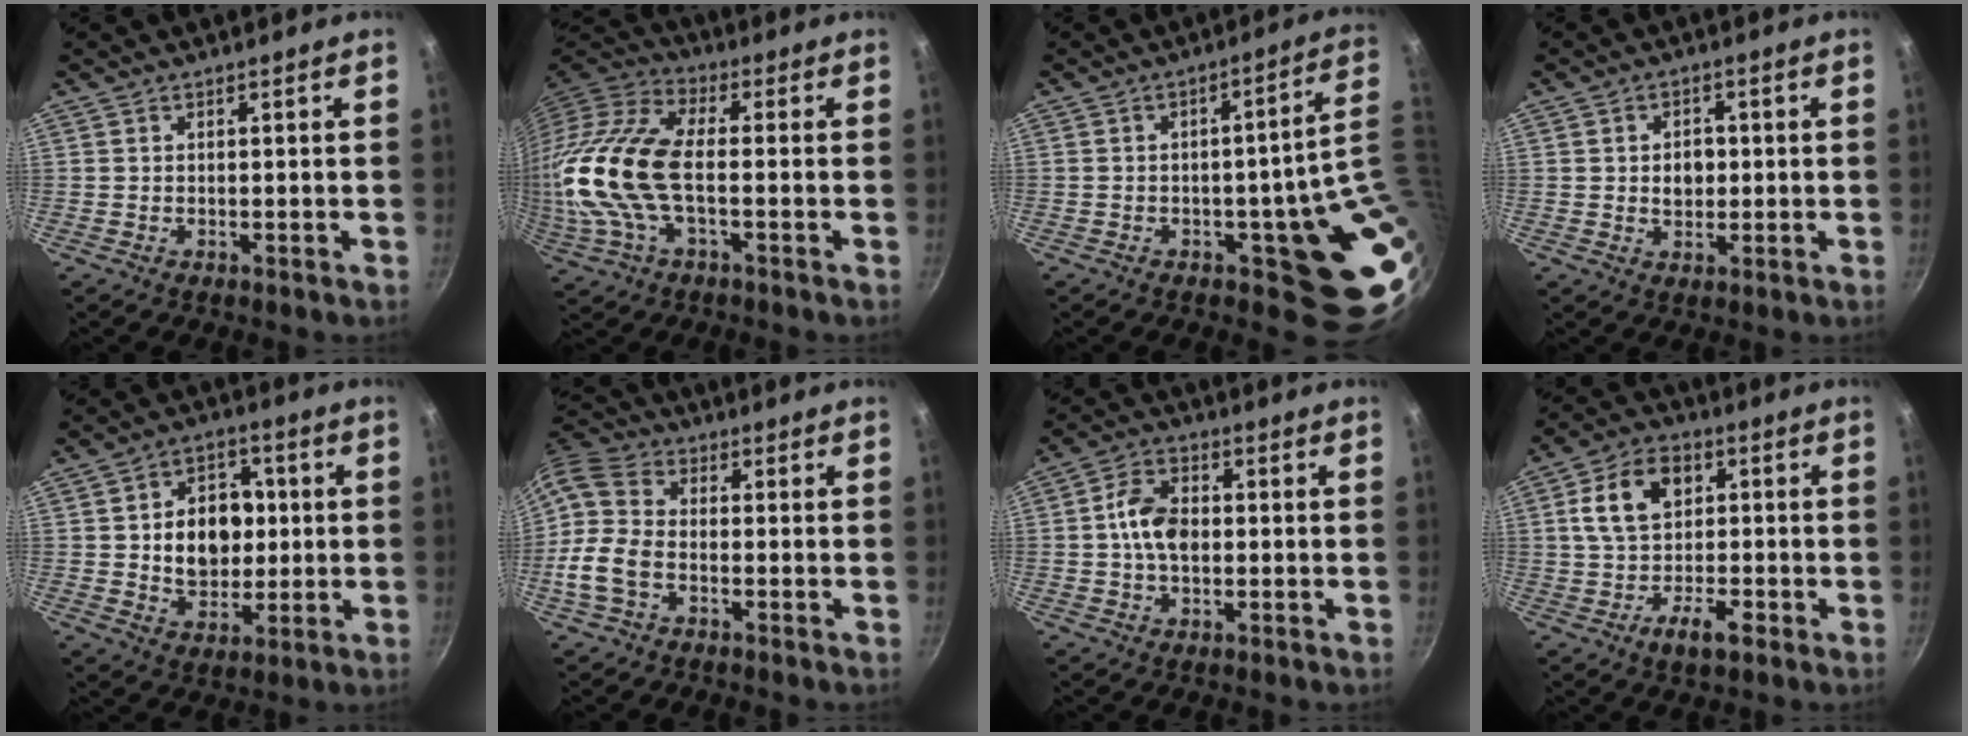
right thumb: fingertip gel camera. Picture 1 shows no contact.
{"total": 19.8, "force": [-1.5, 9.3, 17.5], "torque": [-0.369, 0.019, -0.042]}
{"total": 12.6, "force": [0.7, 4.4, 11.8], "torque": [-0.099, -0.004, 0.021]}
{"total": 4.3, "force": [0.2, 3.3, 2.7], "torque": [-0.025, -0.001, 0.003]}
{"total": 12.5, "force": [0.8, 9.6, 8.1], "torque": [-0.080, 0.005, 0.016]}
{"total": 10.8, "force": [-2.6, 6.9, 7.9], "torque": [-0.150, 0.030, -0.065]}
{"total": 7.9, "force": [0.0, 5.2, 5.9], "torque": [-0.099, 0.017, -0.007]}
{"total": 11.7, "force": [-0.8, 7.9, 8.6], "torque": [-0.125, 0.026, -0.028]}